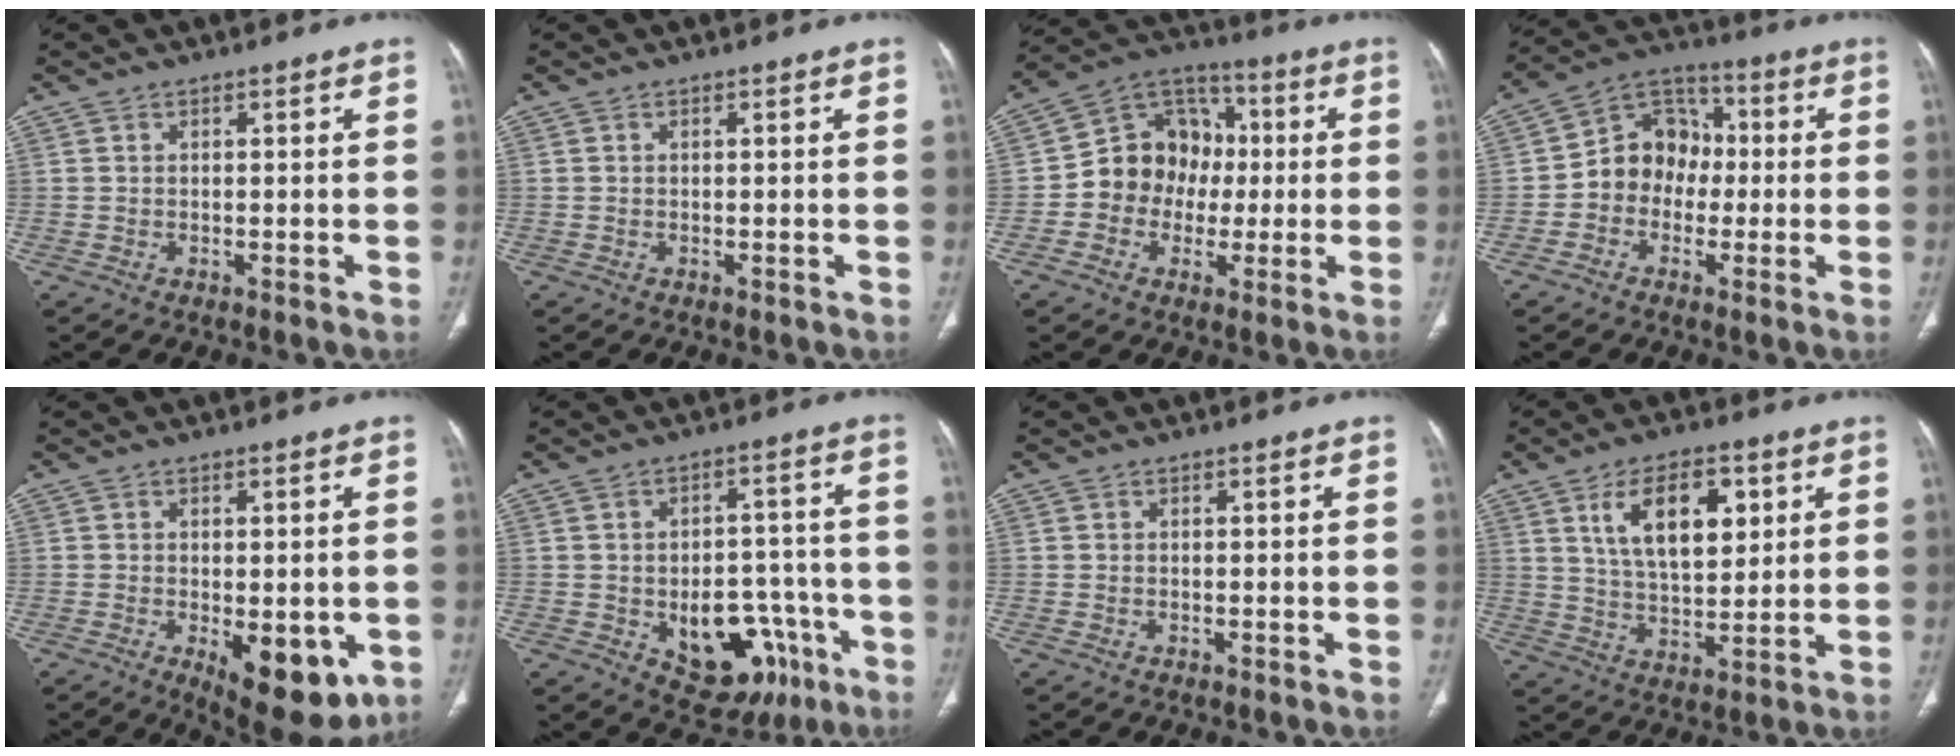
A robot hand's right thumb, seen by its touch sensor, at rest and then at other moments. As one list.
[{"total": 0.0}, {"total": 13.4, "force": [-0.9, 11.7, 6.4], "torque": [-0.058, 0.034, -0.025]}, {"total": 10.6, "force": [-1.2, 8.9, 5.5], "torque": [-0.049, 0.035, -0.036]}, {"total": 11.7, "force": [-3.7, 5.4, 9.7], "torque": [-0.110, -0.011, -0.037]}, {"total": 15.4, "force": [-6.0, 9.8, 10.3], "torque": [-0.095, 0.039, -0.068]}, {"total": 0.0}, {"total": 13.2, "force": [4.9, 6.9, 10.2], "torque": [-0.142, -0.016, 0.092]}]